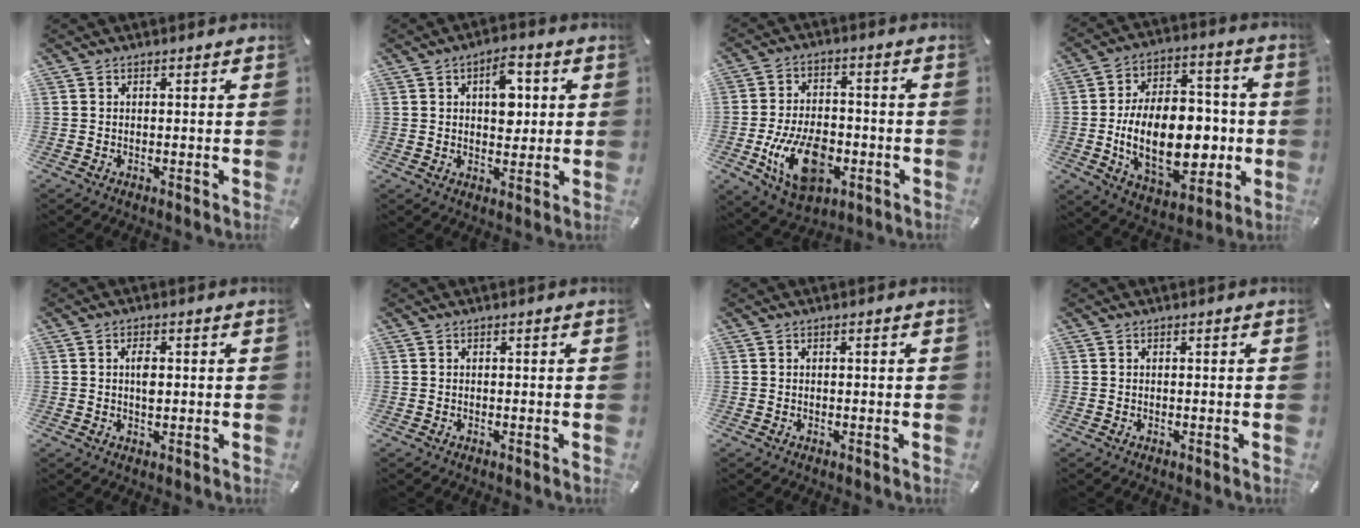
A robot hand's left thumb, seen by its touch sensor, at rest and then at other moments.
{"total": 8.4, "force": [2.0, 5.2, 6.3], "torque": [-0.077, -0.003, 0.028]}
{"total": 14.9, "force": [-4.6, 9.5, 10.6], "torque": [-0.203, 0.006, -0.080]}
{"total": 22.7, "force": [-3.4, 14.2, 17.4], "torque": [-0.306, -0.007, -0.046]}
{"total": 2.9, "force": [0.3, 1.5, 2.5], "torque": [-0.043, 0.000, 0.003]}
{"total": 0.0}
{"total": 0.5, "force": [0.1, 0.1, 0.5], "torque": [-0.011, -0.001, 0.002]}
{"total": 0.0}